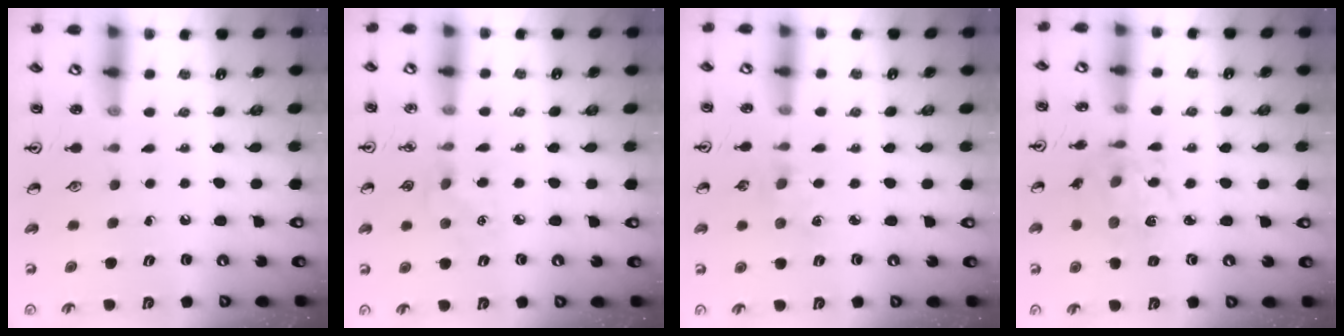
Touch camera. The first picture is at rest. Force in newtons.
{"total": 6.2, "press": 6.1, "slide": 0.7}
{"total": 3.0, "press": 3.0, "slide": 0.5}
{"total": 7.3, "press": 7.3, "slide": 0.4}